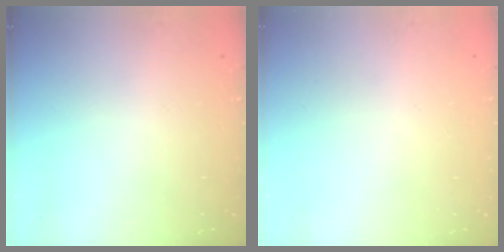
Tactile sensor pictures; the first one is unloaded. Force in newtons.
{"total": 0.0}